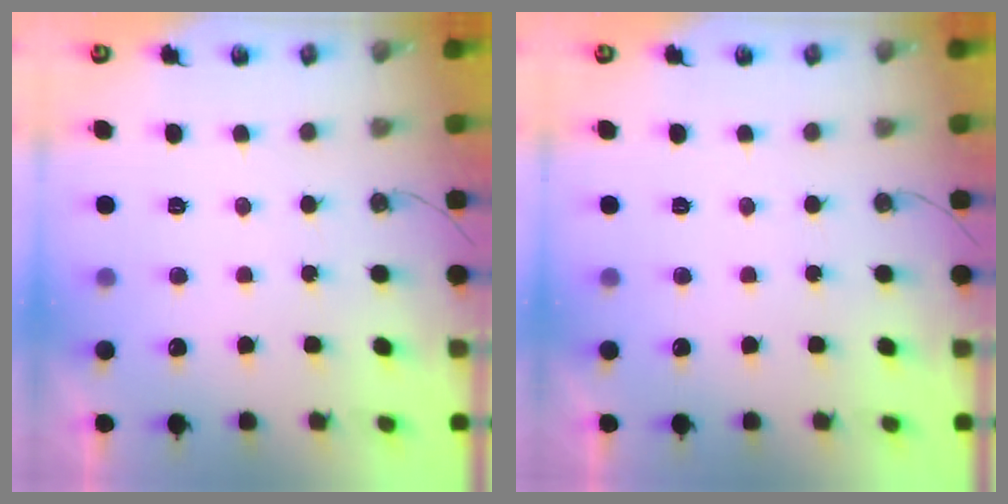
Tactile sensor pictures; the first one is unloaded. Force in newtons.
{"total": 0.0}